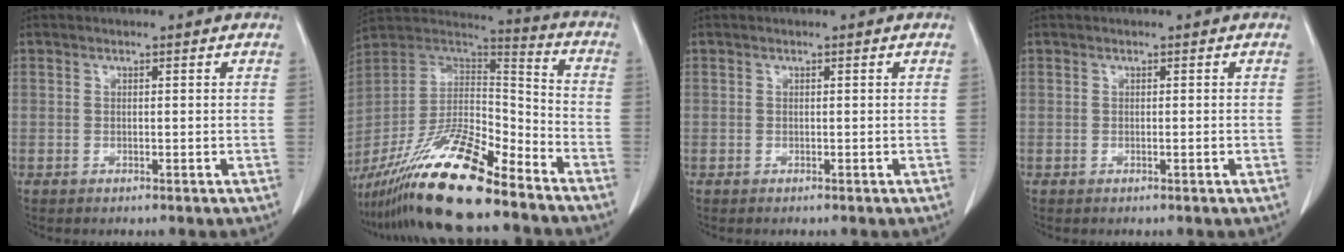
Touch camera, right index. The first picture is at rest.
{"total": 21.1, "force": [-15.7, 3.8, 13.6], "torque": [-0.269, -0.010, -0.287]}
{"total": 0.0}
{"total": 0.5, "force": [-0.1, 0.1, 0.5], "torque": [-0.008, 0.001, -0.001]}